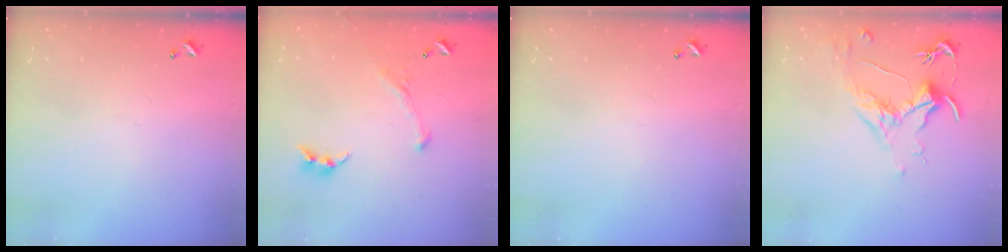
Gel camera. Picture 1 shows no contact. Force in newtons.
{"total": 2.8, "press": 2.6, "slide": 1.0}
{"total": 0.0}
{"total": 1.8, "press": 1.5, "slide": 0.9}